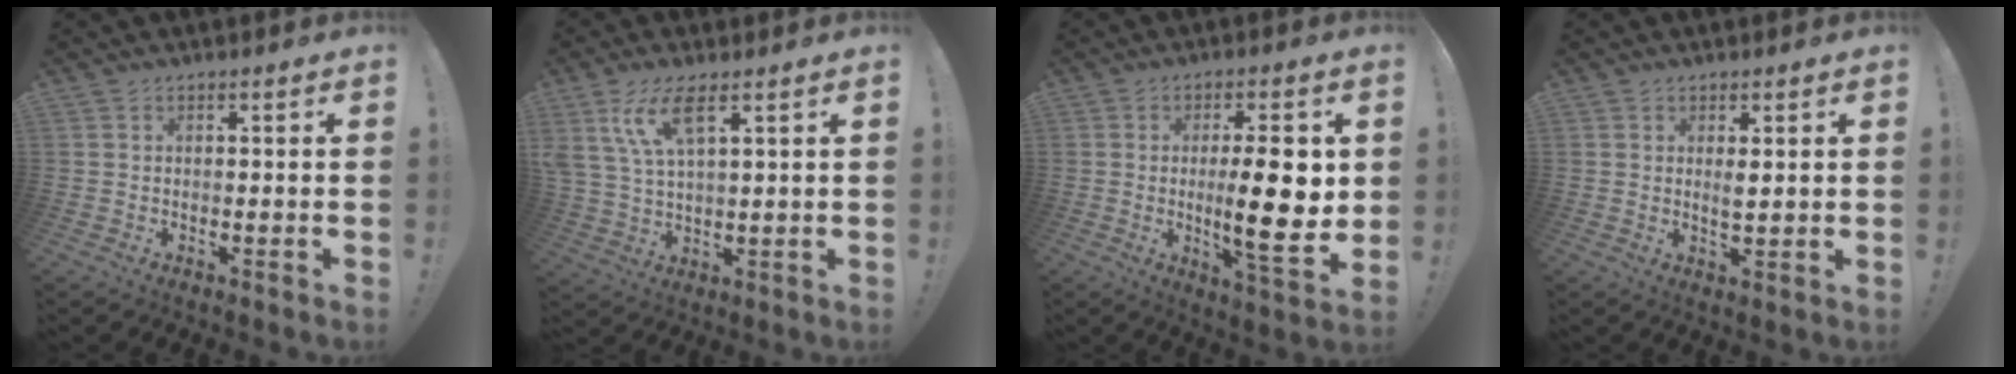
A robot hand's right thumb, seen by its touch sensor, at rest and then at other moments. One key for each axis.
{"total": 10.7, "fx": 5.7, "fy": 3.7, "fz": 8.3, "tx": -0.167, "ty": -0.014, "tz": 0.105}
{"total": 16.0, "fx": 0.5, "fy": 3.5, "fz": 15.6, "tx": -0.244, "ty": -0.021, "tz": -0.001}
{"total": 2.6, "fx": 1.0, "fy": 0.7, "fz": 2.2, "tx": -0.026, "ty": -0.012, "tz": 0.014}